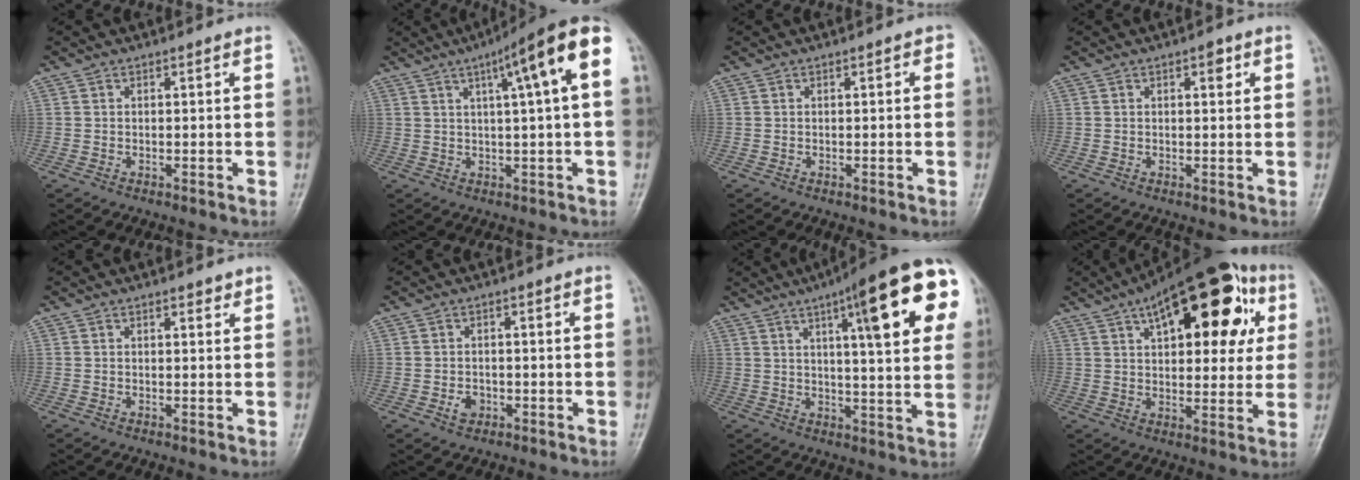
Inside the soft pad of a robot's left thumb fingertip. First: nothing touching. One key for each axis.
{"total": 12.3, "fx": 3.9, "fy": 1.3, "fz": 11.6, "tx": -0.172, "ty": 0.022, "tz": 0.051}
{"total": 1.0, "fx": 0.1, "fy": 0.6, "fz": 0.8, "tx": -0.002, "ty": 0.003, "tz": -0.001}
{"total": 2.2, "fx": 0.9, "fy": 1.0, "fz": 1.7, "tx": -0.017, "ty": 0.000, "tz": 0.011}
{"total": 1.5, "fx": 1.1, "fy": 0.6, "fz": 0.8, "tx": -0.007, "ty": -0.005, "tz": 0.014}
{"total": 2.7, "fx": -1.0, "fy": 2.1, "fz": 1.3, "tx": -0.013, "ty": 0.005, "tz": -0.014}
{"total": 22.3, "fx": 8.5, "fy": 5.0, "fz": 20.0, "tx": -0.251, "ty": -0.006, "tz": 0.107}
{"total": 25.6, "fx": 9.8, "fy": 11.7, "fz": 20.6, "tx": -0.268, "ty": 0.015, "tz": 0.140}